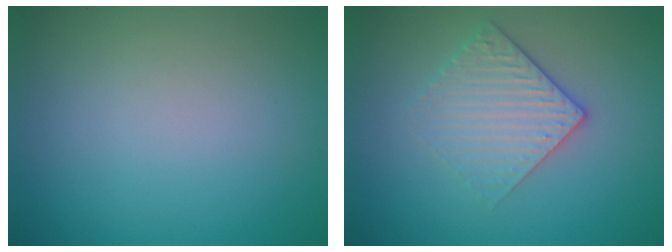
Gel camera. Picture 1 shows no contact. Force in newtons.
{"total": 2.9, "press": 2.6, "slide": 1.4}